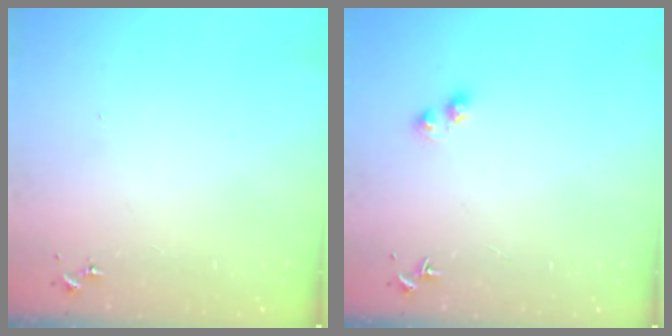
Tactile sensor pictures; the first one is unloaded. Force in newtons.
{"total": 3.8, "press": 3.8, "slide": 0.5}